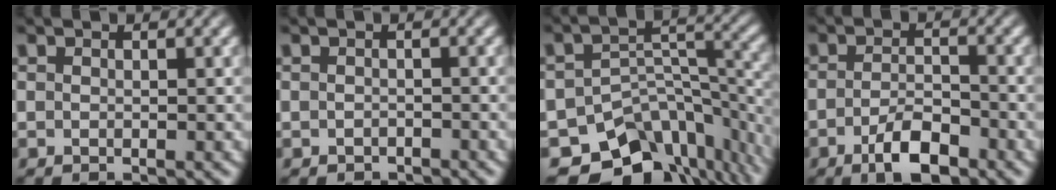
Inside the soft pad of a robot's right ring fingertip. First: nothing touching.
{"total": 1.0, "force": [-1.0, 0.0, -0.3], "torque": [0.010, -0.009, -0.010]}
{"total": 13.3, "force": [-8.3, 8.1, 6.6], "torque": [-0.086, -0.041, -0.116]}
{"total": 3.8, "force": [-2.3, 0.9, 2.9], "torque": [-0.027, -0.008, -0.036]}